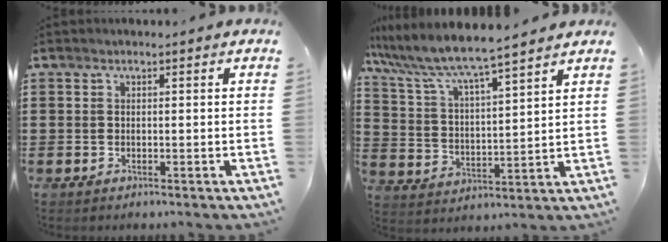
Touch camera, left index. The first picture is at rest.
{"total": 6.5, "force": [5.9, -0.1, 2.7], "torque": [-0.079, -0.037, 0.097]}